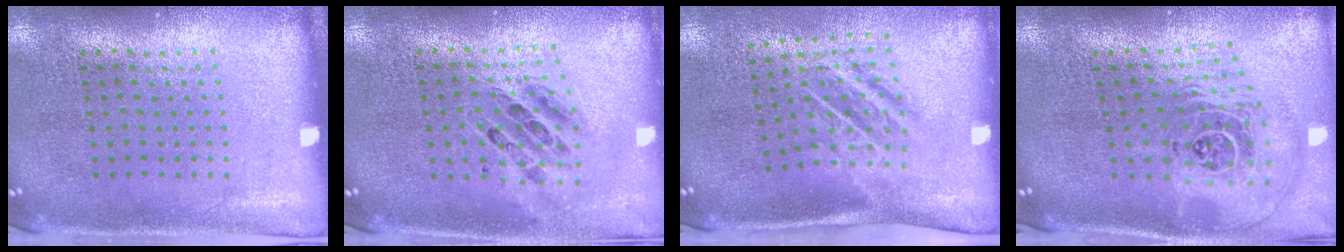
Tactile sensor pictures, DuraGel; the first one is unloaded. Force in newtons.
{"total": 0.8, "press": 0.8, "slide": 0.1}
{"total": 1.8, "press": 1.1, "slide": 1.4}
{"total": 2.5, "press": 1.8, "slide": 1.8}